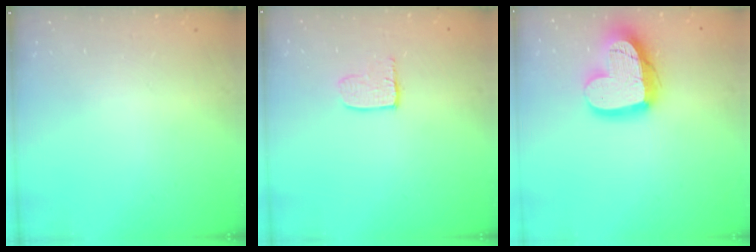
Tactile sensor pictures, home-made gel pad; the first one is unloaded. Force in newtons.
{"total": 5.0, "press": 5.0, "slide": 0.4}
{"total": 18.8, "press": 18.7, "slide": 1.8}